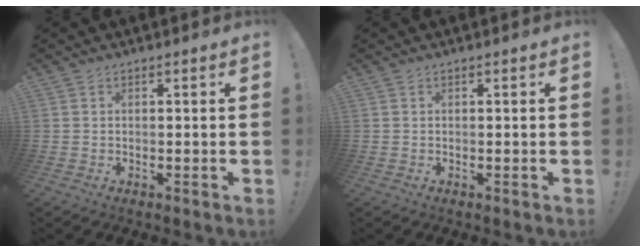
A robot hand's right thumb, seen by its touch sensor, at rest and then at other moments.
{"total": 0.0}